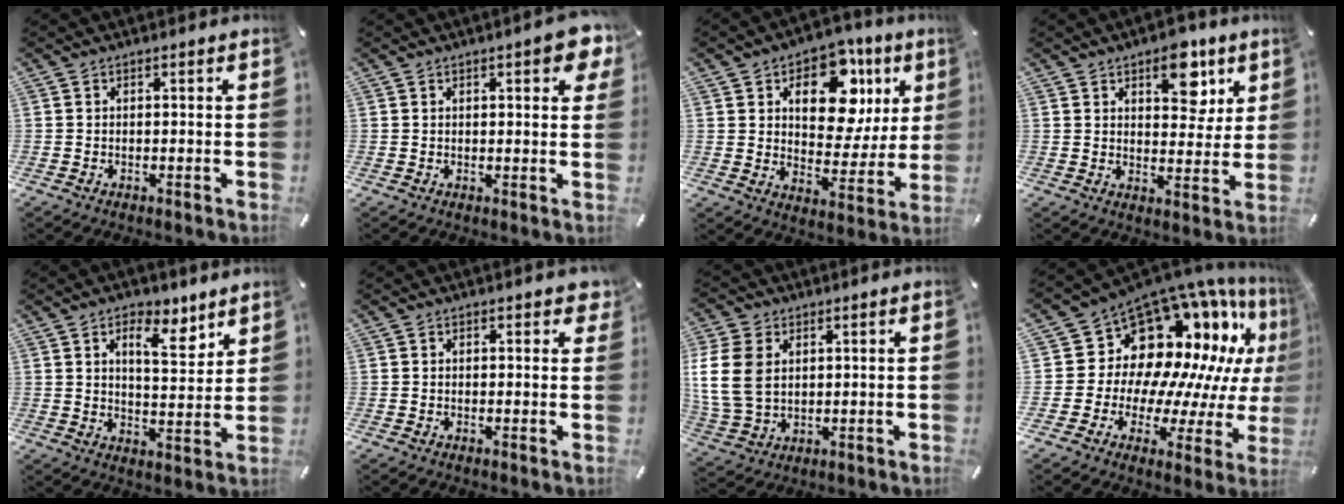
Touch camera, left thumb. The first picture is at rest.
{"total": 5.9, "force": [2.6, 2.0, 4.8], "torque": [-0.064, -0.008, 0.040]}
{"total": 15.7, "force": [7.1, 9.8, 10.0], "torque": [-0.134, -0.036, 0.119]}
{"total": 10.4, "force": [5.9, 5.9, 6.2], "torque": [-0.057, -0.029, 0.093]}
{"total": 9.1, "force": [6.0, 4.1, 5.6], "torque": [-0.072, -0.036, 0.098]}
{"total": 1.5, "force": [1.0, 0.8, 0.9], "torque": [-0.003, -0.002, 0.013]}
{"total": 11.6, "force": [2.4, 9.0, 7.0], "torque": [-0.182, 0.009, 0.045]}
{"total": 17.7, "force": [10.5, 11.8, 8.0], "torque": [-0.110, -0.120, 0.199]}